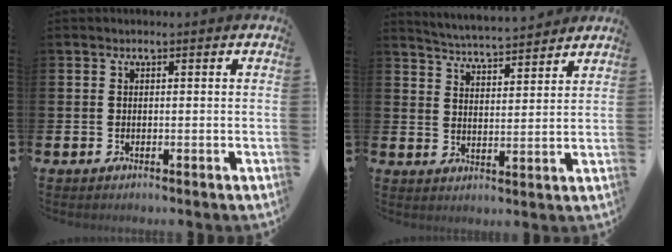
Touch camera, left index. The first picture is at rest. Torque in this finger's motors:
{"motor_torque": [0.80, -1.07, 0.40, 0.08]}